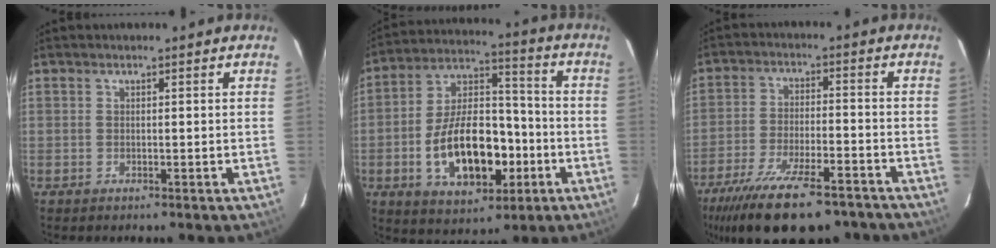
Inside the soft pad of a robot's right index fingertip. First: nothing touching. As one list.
[{"total": 17.9, "force": [-5.2, 9.7, 14.1], "torque": [-0.270, 0.020, -0.072]}, {"total": 20.5, "force": [-15.7, 6.2, 11.6], "torque": [-0.230, -0.042, -0.239]}]